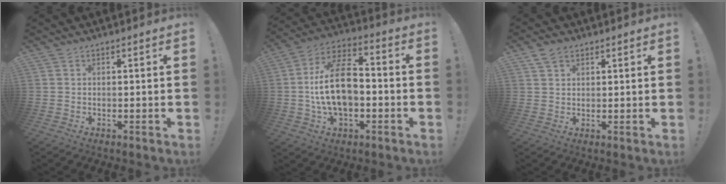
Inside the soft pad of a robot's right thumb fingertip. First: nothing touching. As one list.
[{"total": 17.6, "force": [-1.9, 10.5, 13.9], "torque": [-0.259, 0.025, -0.033]}, {"total": 3.8, "force": [2.3, 2.4, 1.8], "torque": [-0.031, -0.002, 0.044]}]